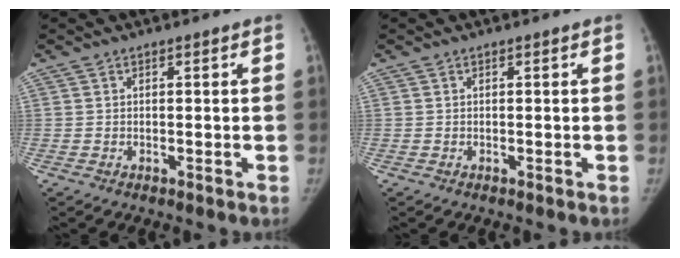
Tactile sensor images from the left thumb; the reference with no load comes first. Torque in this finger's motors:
{"motor_torque": [0.00, 0.00, 0.09, -0.02, 0.00]}